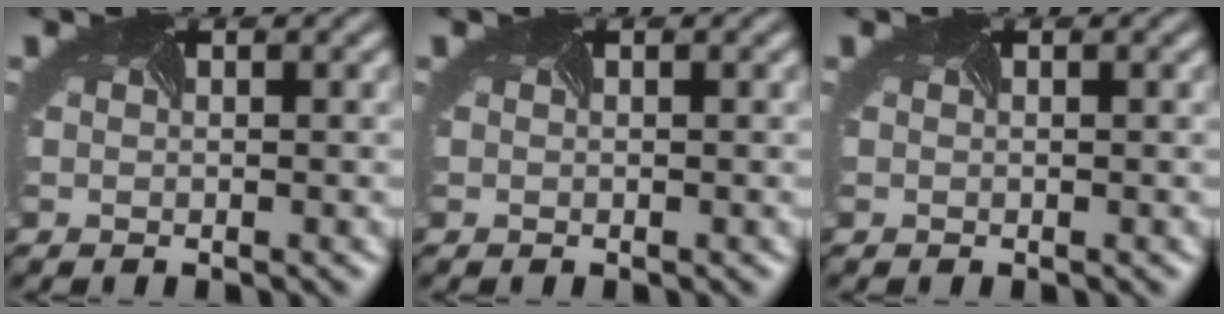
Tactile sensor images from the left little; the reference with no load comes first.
{"total": 0.0}
{"total": 0.0}